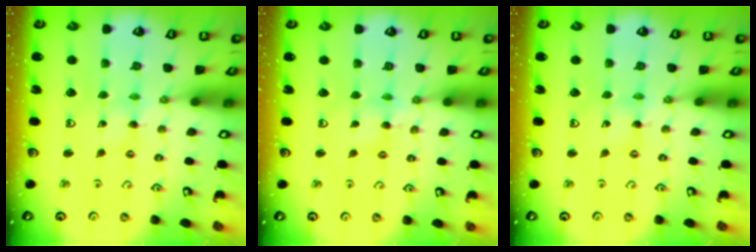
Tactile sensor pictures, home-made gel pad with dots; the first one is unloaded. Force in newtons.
{"total": 3.1, "press": 3.1, "slide": 0.3}
{"total": 0.5, "press": 0.5, "slide": 0.2}